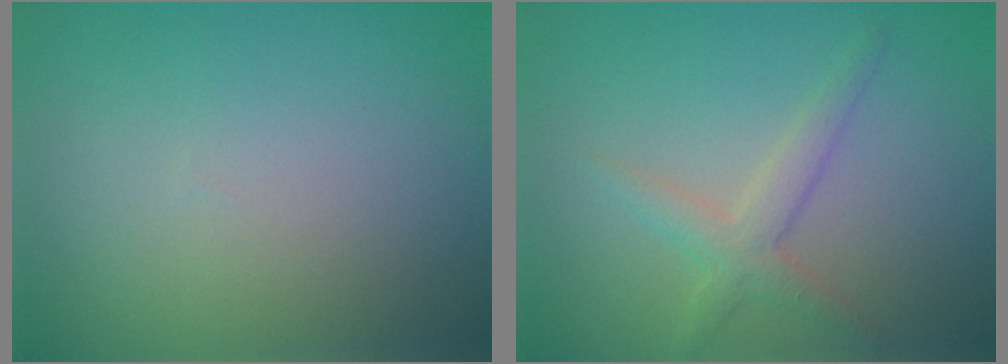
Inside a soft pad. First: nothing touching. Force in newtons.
{"total": 2.5, "press": 2.5, "slide": 0.2}